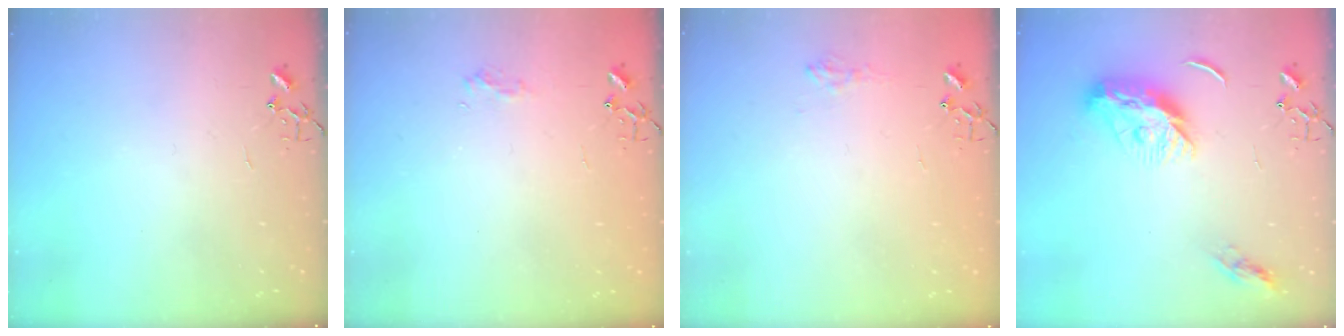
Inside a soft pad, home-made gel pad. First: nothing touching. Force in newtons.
{"total": 5.9, "press": 5.8, "slide": 0.6}
{"total": 6.9, "press": 6.9, "slide": 0.5}
{"total": 12.0, "press": 12.0, "slide": 0.3}